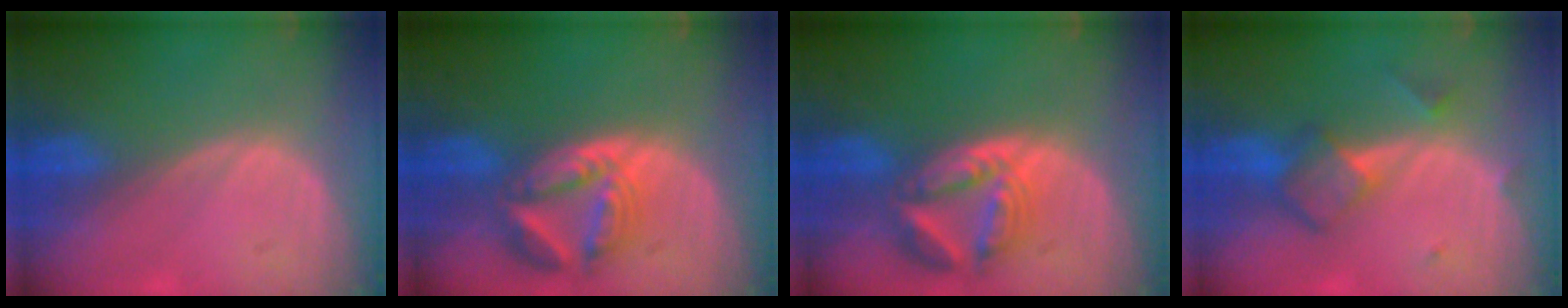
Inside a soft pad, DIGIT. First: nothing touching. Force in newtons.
{"total": 8.0, "press": 7.1, "slide": 3.7}
{"total": 8.0, "press": 7.1, "slide": 3.7}
{"total": 5.9, "press": 5.1, "slide": 3.0}